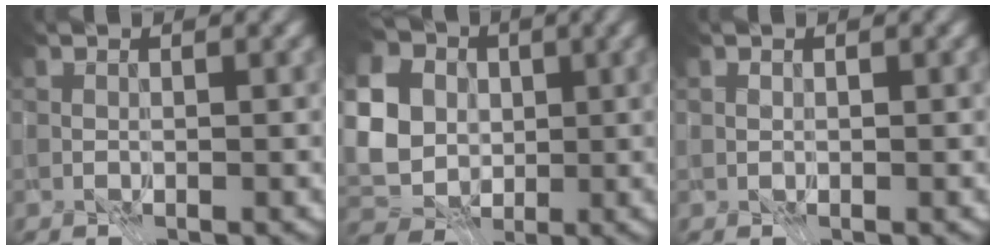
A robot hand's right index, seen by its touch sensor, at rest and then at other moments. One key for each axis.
{"total": 9.6, "fx": -0.1, "fy": 8.4, "fz": 4.7, "tx": -0.131, "ty": -0.012, "tz": 0.005}
{"total": 1.9, "fx": 1.1, "fy": 1.3, "fz": 0.9, "tx": -0.012, "ty": 0.006, "tz": 0.011}